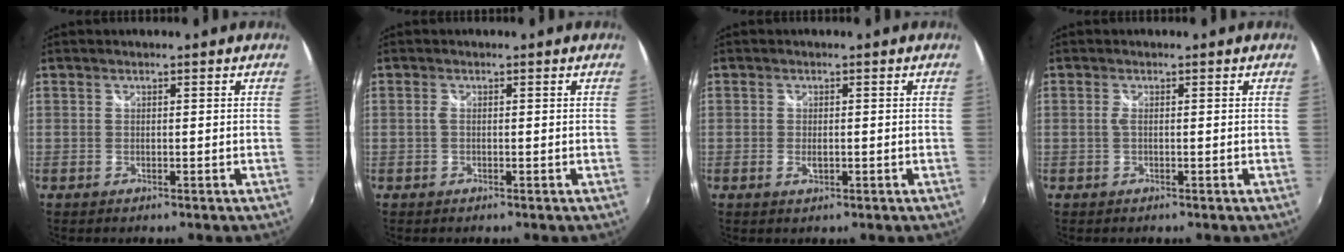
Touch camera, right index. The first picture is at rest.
{"total": 0.8, "force": [-0.1, 0.3, 0.8], "torque": [-0.015, 0.001, -0.004]}
{"total": 1.4, "force": [-0.4, 0.6, 1.2], "torque": [-0.024, -0.002, -0.007]}
{"total": 0.8, "force": [-0.1, 0.0, 0.8], "torque": [-0.018, 0.001, -0.003]}